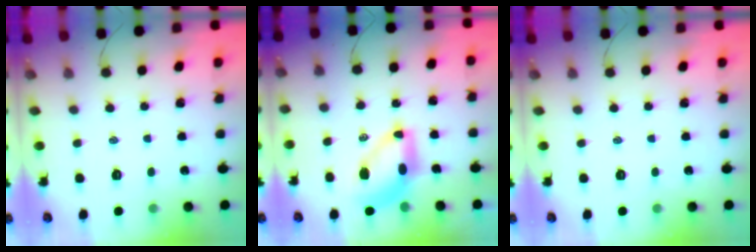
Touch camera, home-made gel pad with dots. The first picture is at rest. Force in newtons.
{"total": 8.4, "press": 8.2, "slide": 1.8}
{"total": 0.0}